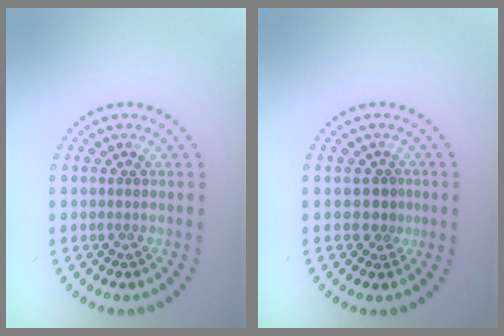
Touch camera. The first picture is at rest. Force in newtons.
{"total": 1.7, "press": 1.4, "slide": 1.0}